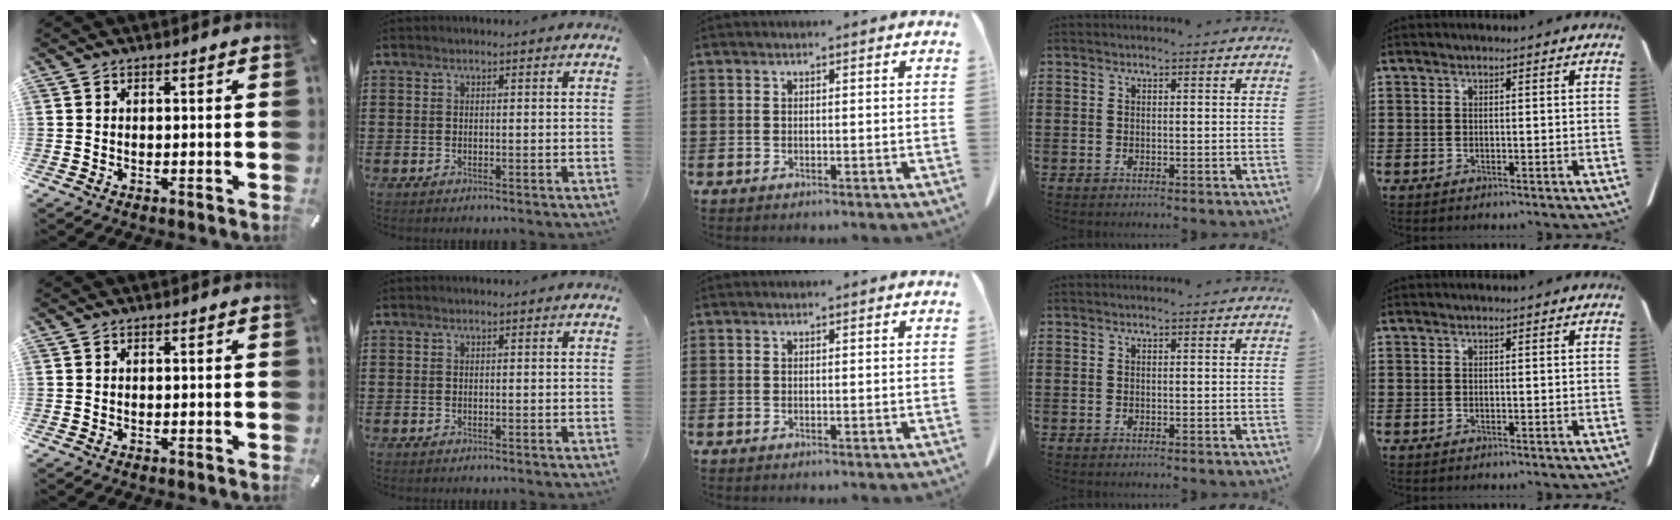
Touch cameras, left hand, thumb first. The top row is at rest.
{}